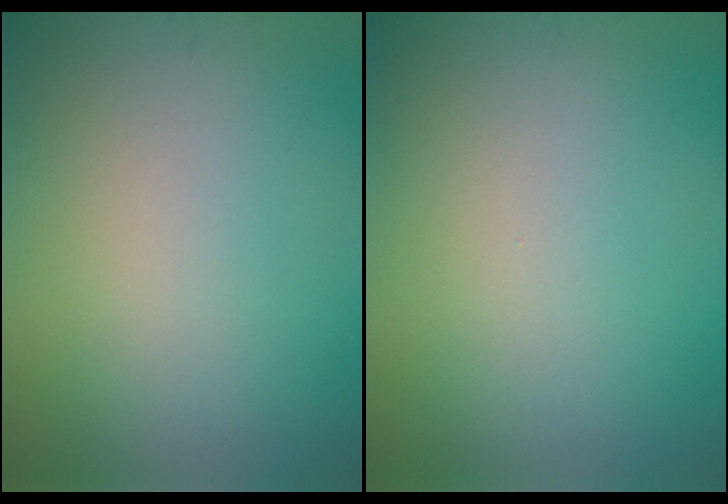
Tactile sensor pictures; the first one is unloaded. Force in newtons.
{"total": 0.0}